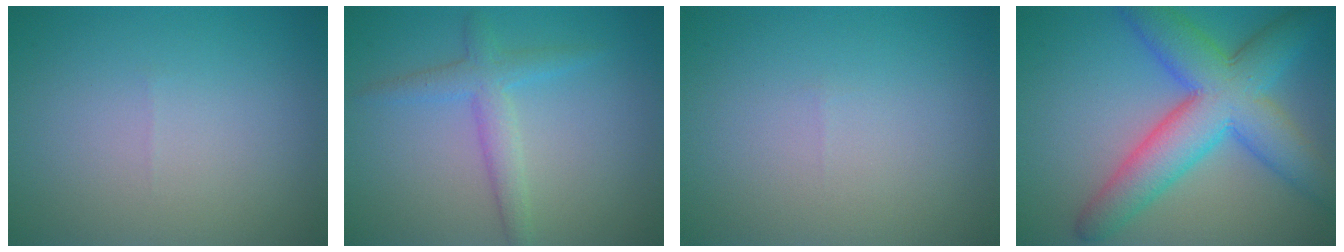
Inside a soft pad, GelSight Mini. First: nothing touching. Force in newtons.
{"total": 2.7, "press": 2.7, "slide": 0.2}
{"total": 0.0}
{"total": 9.4, "press": 9.4, "slide": 0.1}